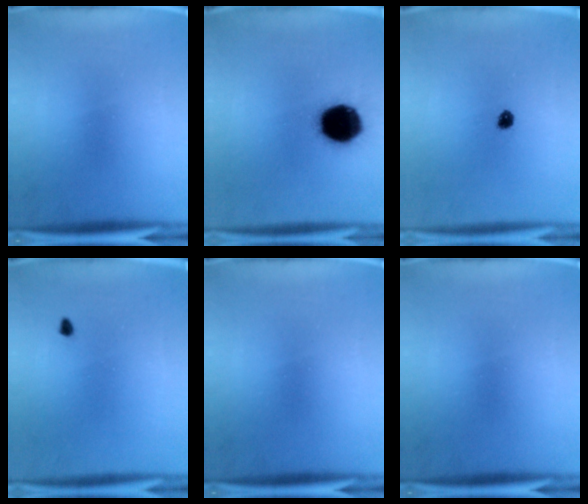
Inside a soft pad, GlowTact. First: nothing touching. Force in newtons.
{"total": 17.2}
{"total": 1.9}
{"total": 0.7}
{"total": 0.0}
{"total": 0.0}